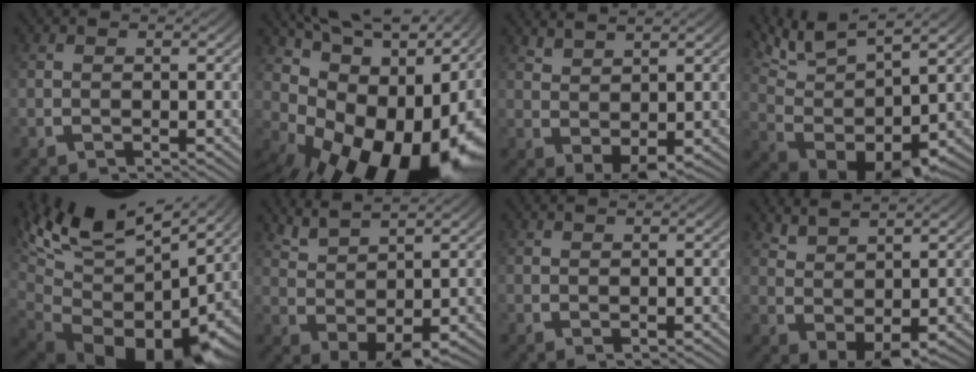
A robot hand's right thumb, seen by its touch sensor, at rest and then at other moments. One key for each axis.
{"total": 17.8, "fx": 0.7, "fy": 10.5, "fz": 14.3, "tx": -0.227, "ty": -0.030, "tz": 0.033}
{"total": 4.0, "fx": 0.7, "fy": 2.3, "fz": 3.1, "tx": -0.050, "ty": -0.017, "tz": 0.035}
{"total": 9.9, "fx": 1.4, "fy": 5.8, "fz": 7.9, "tx": -0.156, "ty": -0.029, "tz": 0.042}
{"total": 17.3, "fx": 0.3, "fy": 9.9, "fz": 14.2, "tx": -0.254, "ty": -0.034, "tz": 0.027}
{"total": 5.2, "fx": 1.1, "fy": 3.0, "fz": 4.2, "tx": -0.076, "ty": -0.018, "tz": 0.043}
{"total": 0.6, "fx": 0.6, "fy": 0.0, "fz": 0.3, "tx": -0.001, "ty": -0.001, "tz": 0.014}
{"total": 4.6, "fx": 0.8, "fy": 2.7, "fz": 3.6, "tx": -0.062, "ty": -0.020, "tz": 0.038}